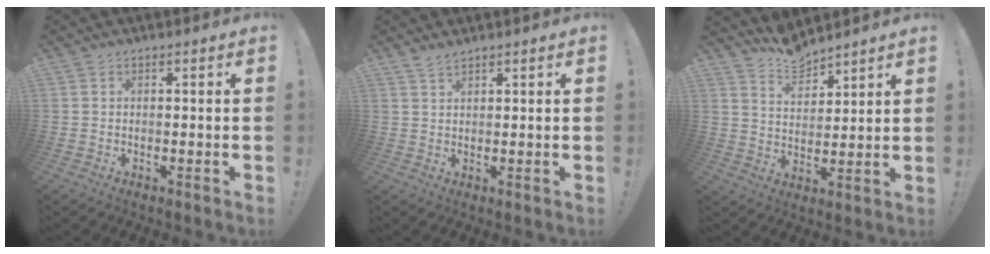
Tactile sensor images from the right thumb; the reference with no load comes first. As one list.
[{"total": 2.4, "force": [2.1, 0.4, 1.0], "torque": [-0.020, -0.011, 0.039]}, {"total": 7.6, "force": [7.1, 2.5, 1.3], "torque": [-0.032, -0.053, 0.133]}]